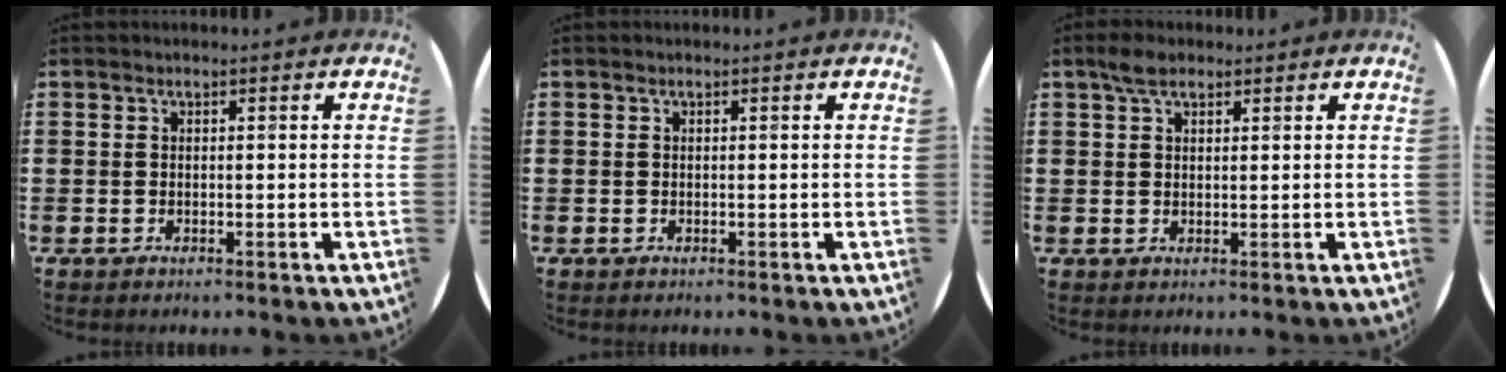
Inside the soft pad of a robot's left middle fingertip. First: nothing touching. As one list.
[{"total": 0.0}, {"total": 3.0, "force": [2.2, 1.4, 1.5], "torque": [-0.023, 0.005, 0.038]}]